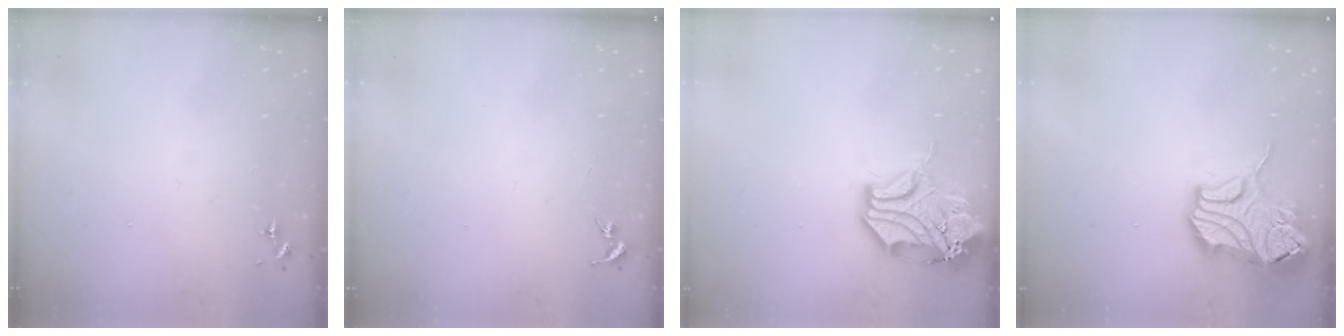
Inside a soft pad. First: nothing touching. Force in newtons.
{"total": 0.0}
{"total": 15.9, "press": 15.7, "slide": 2.2}
{"total": 15.7, "press": 15.6, "slide": 2.3}